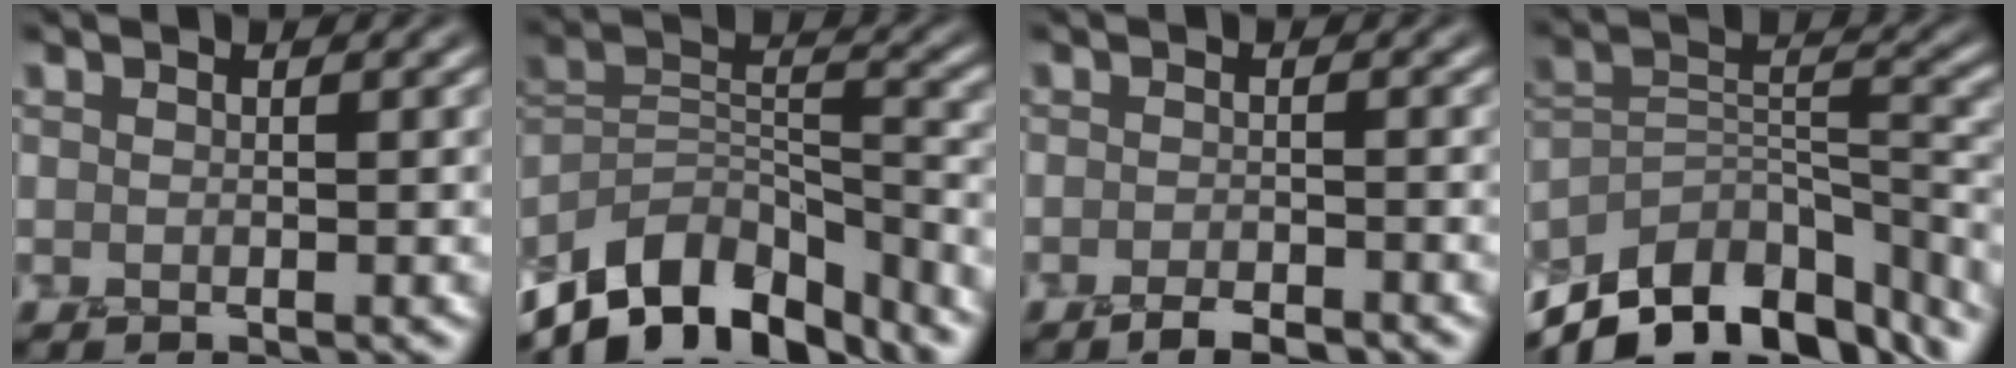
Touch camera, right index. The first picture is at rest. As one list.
[{"total": 10.6, "force": [-8.3, 4.6, 4.8], "torque": [-0.072, 0.017, -0.154]}, {"total": 1.9, "force": [-1.5, 0.4, 1.1], "torque": [-0.018, 0.001, -0.028]}, {"total": 12.3, "force": [-9.5, 5.6, 5.3], "torque": [-0.098, 0.019, -0.162]}]